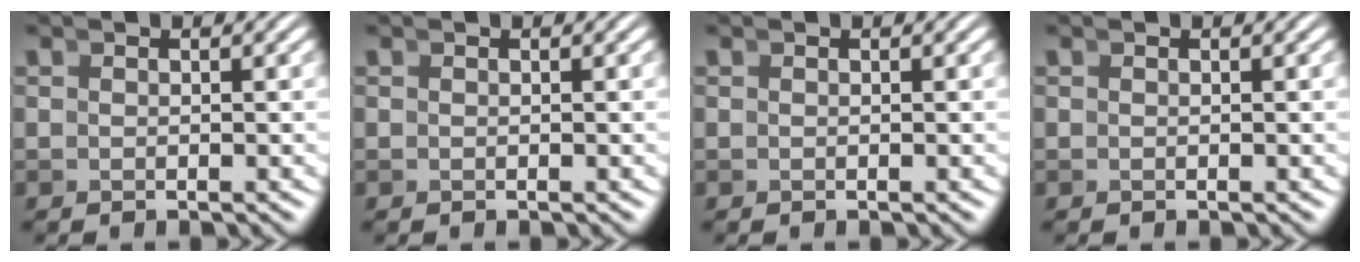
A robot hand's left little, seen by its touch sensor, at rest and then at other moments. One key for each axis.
{"total": 0.0}
{"total": 0.0}
{"total": 0.0}